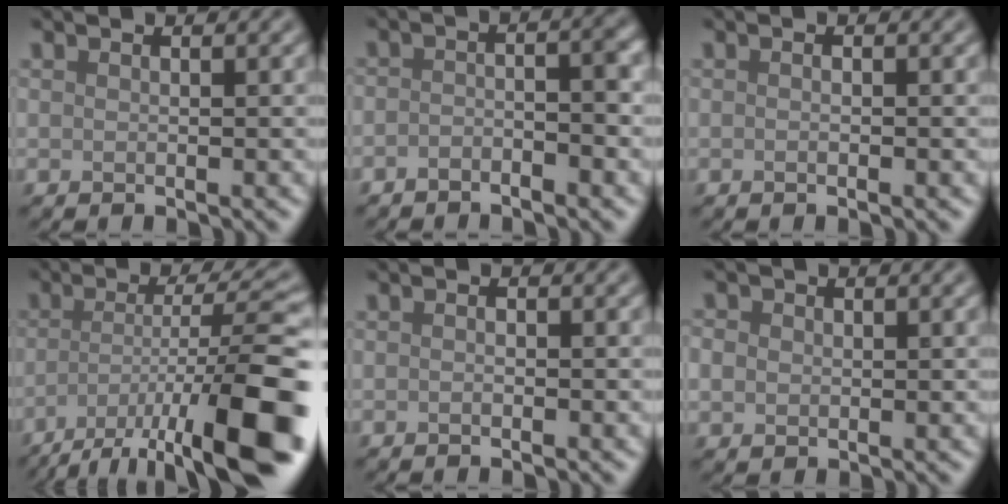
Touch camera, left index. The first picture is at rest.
{"total": 2.7, "force": [-1.5, 0.9, 2.1], "torque": [-0.036, 0.006, -0.032]}
{"total": 0.9, "force": [-0.1, 0.4, 0.8], "torque": [-0.003, -0.004, -0.005]}
{"total": 13.8, "force": [-7.1, 3.3, 11.4], "torque": [-0.183, -0.008, -0.117]}
{"total": 0.6, "force": [-0.2, 0.3, 0.5], "torque": [-0.008, -0.003, -0.004]}
{"total": 2.6, "force": [0.4, 2.3, 1.1], "torque": [-0.024, 0.009, 0.000]}